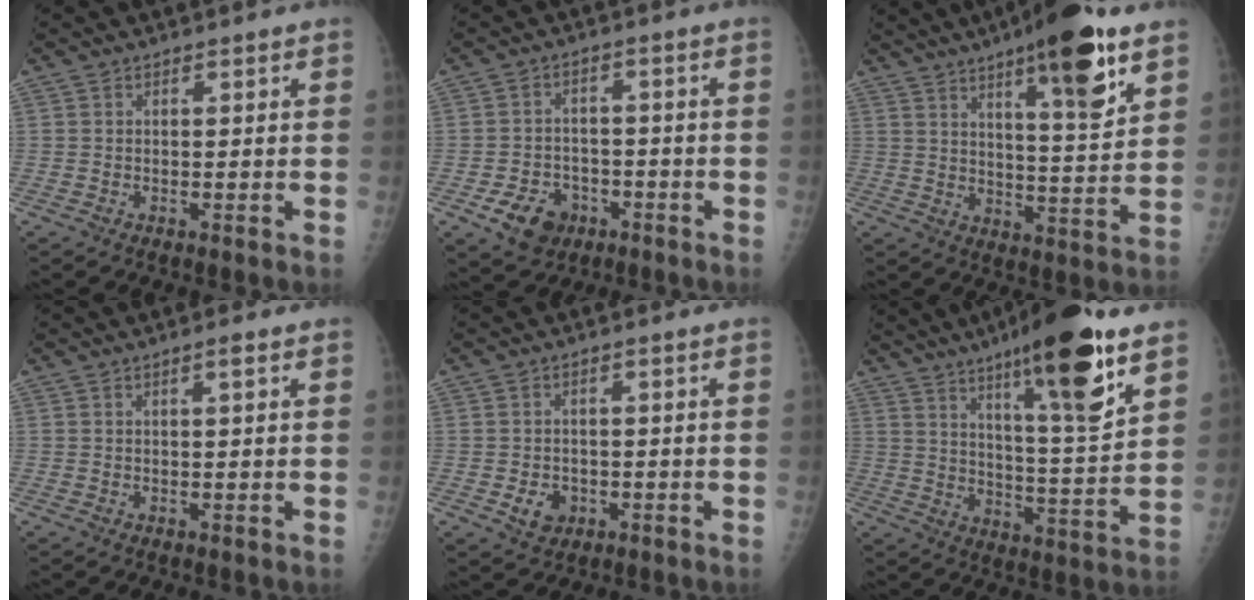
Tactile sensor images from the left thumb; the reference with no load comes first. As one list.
[{"total": 7.9, "force": [-3.9, 6.0, 3.3], "torque": [-0.037, 0.025, -0.056]}, {"total": 16.2, "force": [9.4, 3.4, 12.7], "torque": [-0.169, -0.049, 0.141]}, {"total": 1.3, "force": [0.6, 0.0, 1.2], "torque": [-0.020, 0.000, 0.009]}, {"total": 3.8, "force": [-1.2, 3.1, 1.8], "torque": [-0.014, 0.004, -0.010]}, {"total": 19.9, "force": [12.0, 3.4, 15.5], "torque": [-0.218, -0.064, 0.188]}]